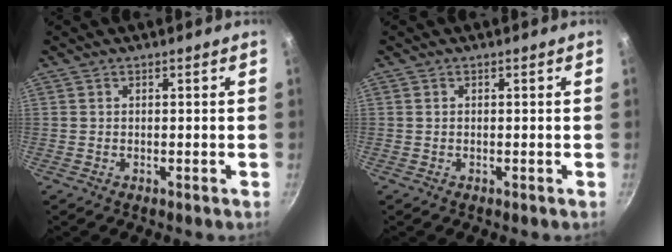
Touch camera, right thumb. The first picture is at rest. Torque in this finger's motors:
{"motor_torque": [0.00, 0.00, 0.00, 0.01, 0.00]}